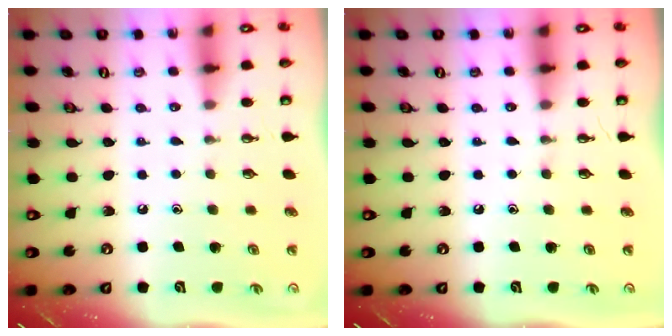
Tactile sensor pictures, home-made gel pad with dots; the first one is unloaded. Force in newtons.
{"total": 0.0}